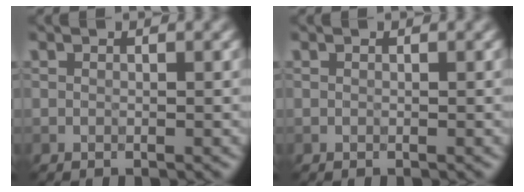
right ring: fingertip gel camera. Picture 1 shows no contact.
{"total": 0.0}